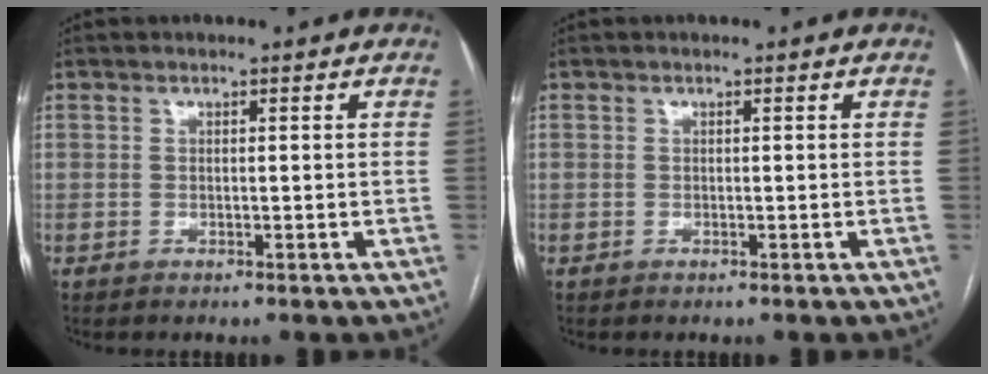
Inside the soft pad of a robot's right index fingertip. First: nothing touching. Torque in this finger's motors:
{"motor_torque": [0.07, 0.05, 0.03, 0.00]}